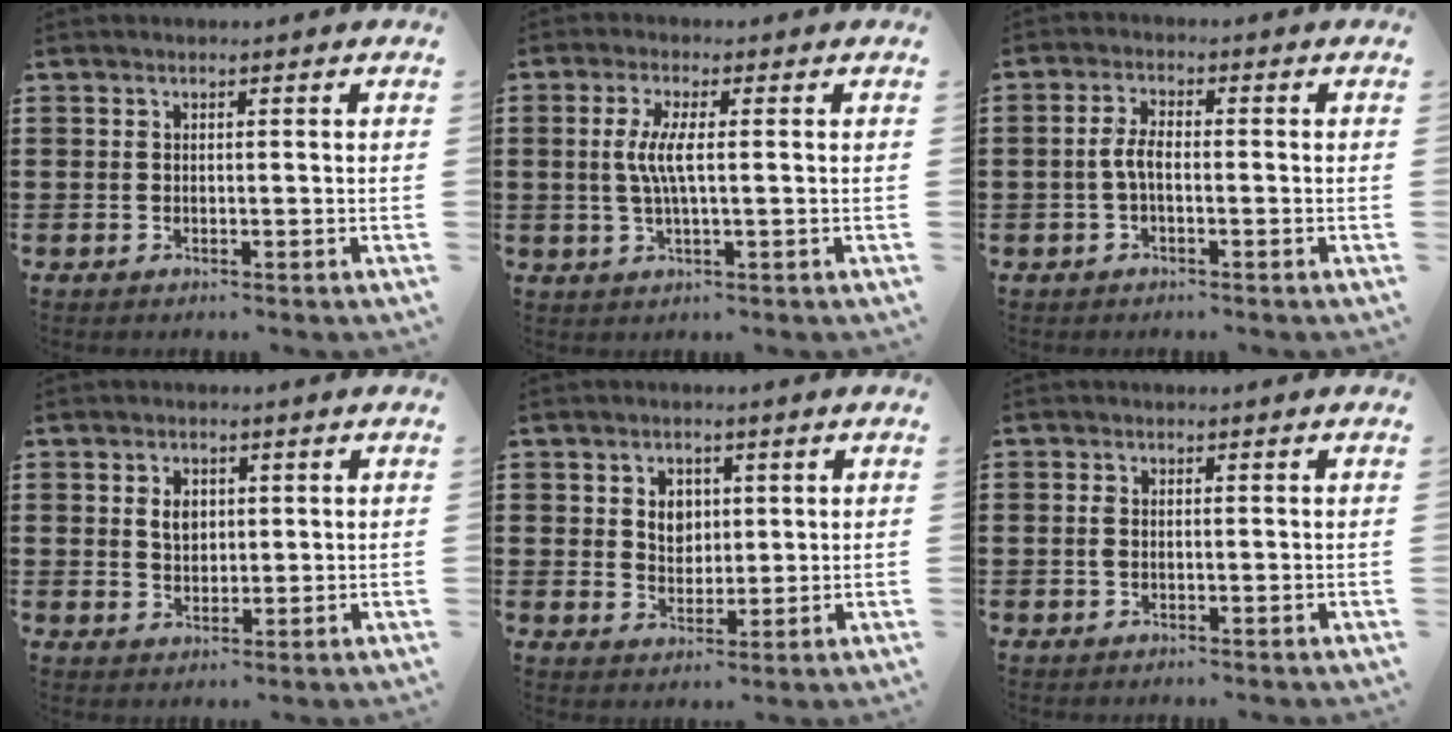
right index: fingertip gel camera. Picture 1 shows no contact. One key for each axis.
{"total": 4.7, "fx": 0.1, "fy": 0.6, "fz": 4.6, "tx": -0.107, "ty": -0.011, "tz": -0.008}
{"total": 2.7, "fx": -0.7, "fy": 0.9, "fz": 2.5, "tx": -0.067, "ty": -0.005, "tz": -0.021}
{"total": 3.0, "fx": 0.7, "fy": 2.1, "fz": 2.0, "tx": -0.046, "ty": 0.009, "tz": 0.013}
{"total": 3.6, "fx": 1.2, "fy": 2.8, "fz": 1.8, "tx": -0.037, "ty": 0.008, "tz": 0.017}
{"total": 1.3, "fx": -0.1, "fy": 0.6, "fz": 1.1, "tx": -0.031, "ty": 0.000, "tz": -0.005}